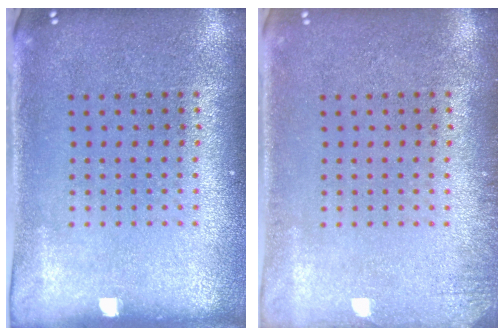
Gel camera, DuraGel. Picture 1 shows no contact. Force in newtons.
{"total": 1.2, "press": 1.2, "slide": 0.2}